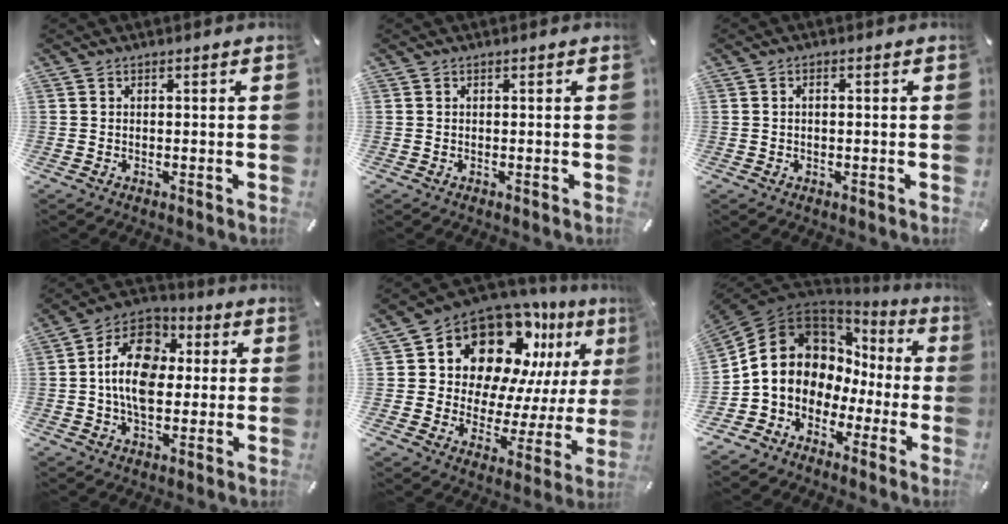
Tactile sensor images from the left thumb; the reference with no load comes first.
{"total": 0.0}
{"total": 1.1, "force": [0.1, 0.6, 1.0], "torque": [-0.020, 0.004, 0.000]}
{"total": 15.1, "force": [0.3, 10.8, 10.6], "torque": [-0.199, 0.012, 0.000]}
{"total": 16.5, "force": [11.5, 9.8, 6.4], "torque": [-0.098, -0.106, 0.199]}
{"total": 12.3, "force": [0.5, 11.0, 5.4], "torque": [-0.120, -0.020, 0.005]}